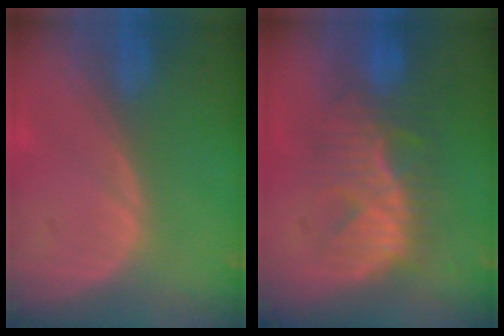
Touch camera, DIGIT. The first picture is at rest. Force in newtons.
{"total": 8.7, "press": 8.5, "slide": 1.9}